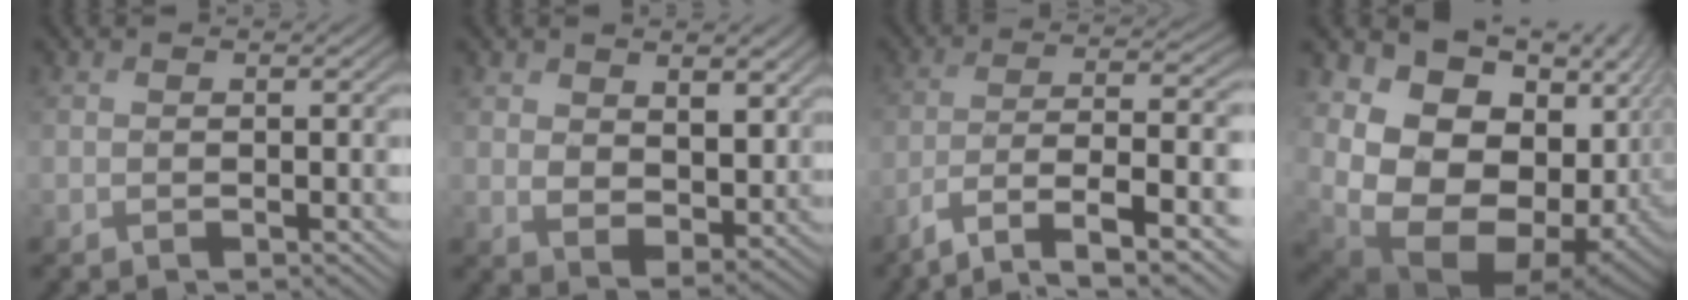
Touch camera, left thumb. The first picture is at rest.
{"total": 7.3, "force": [3.1, 4.8, 4.6], "torque": [-0.107, -0.014, 0.064]}
{"total": 11.0, "force": [-7.2, 2.2, 8.0], "torque": [-0.120, 0.000, -0.131]}
{"total": 20.1, "force": [2.0, 14.2, 14.1], "torque": [-0.276, -0.016, 0.067]}